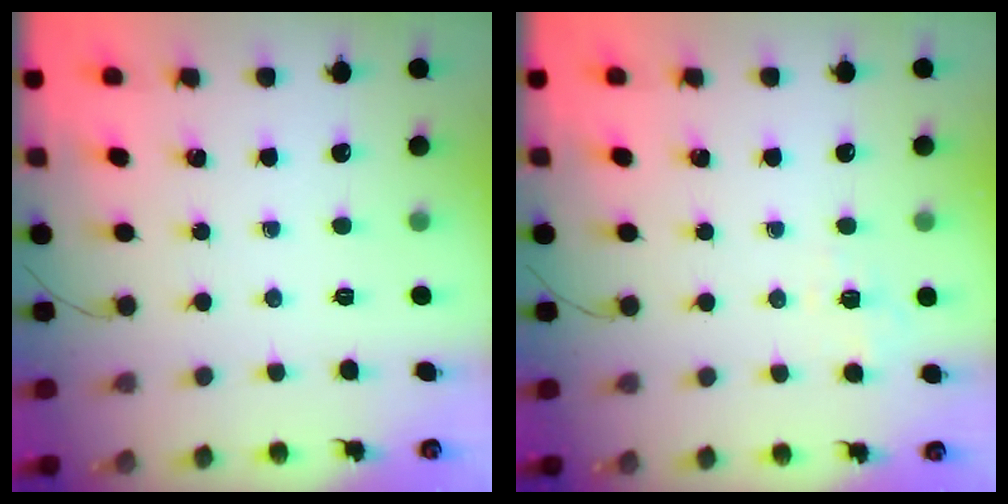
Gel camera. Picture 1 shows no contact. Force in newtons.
{"total": 2.1, "press": 1.1, "slide": 1.9}